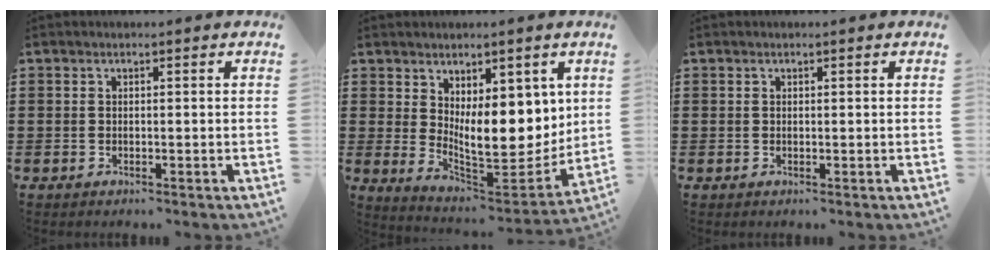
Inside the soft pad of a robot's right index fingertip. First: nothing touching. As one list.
[{"total": 10.3, "force": [3.2, 6.0, 7.8], "torque": [-0.106, -0.032, 0.060]}, {"total": 0.0}]